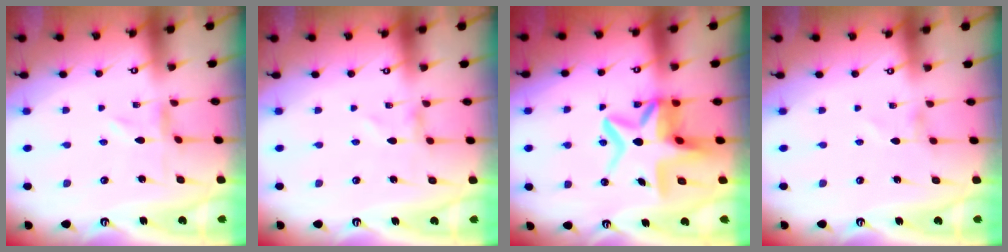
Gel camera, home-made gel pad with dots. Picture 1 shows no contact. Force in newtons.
{"total": 0.9, "press": 0.9, "slide": 0.1}
{"total": 13.4, "press": 12.9, "slide": 3.5}
{"total": 0.8, "press": 0.7, "slide": 0.3}